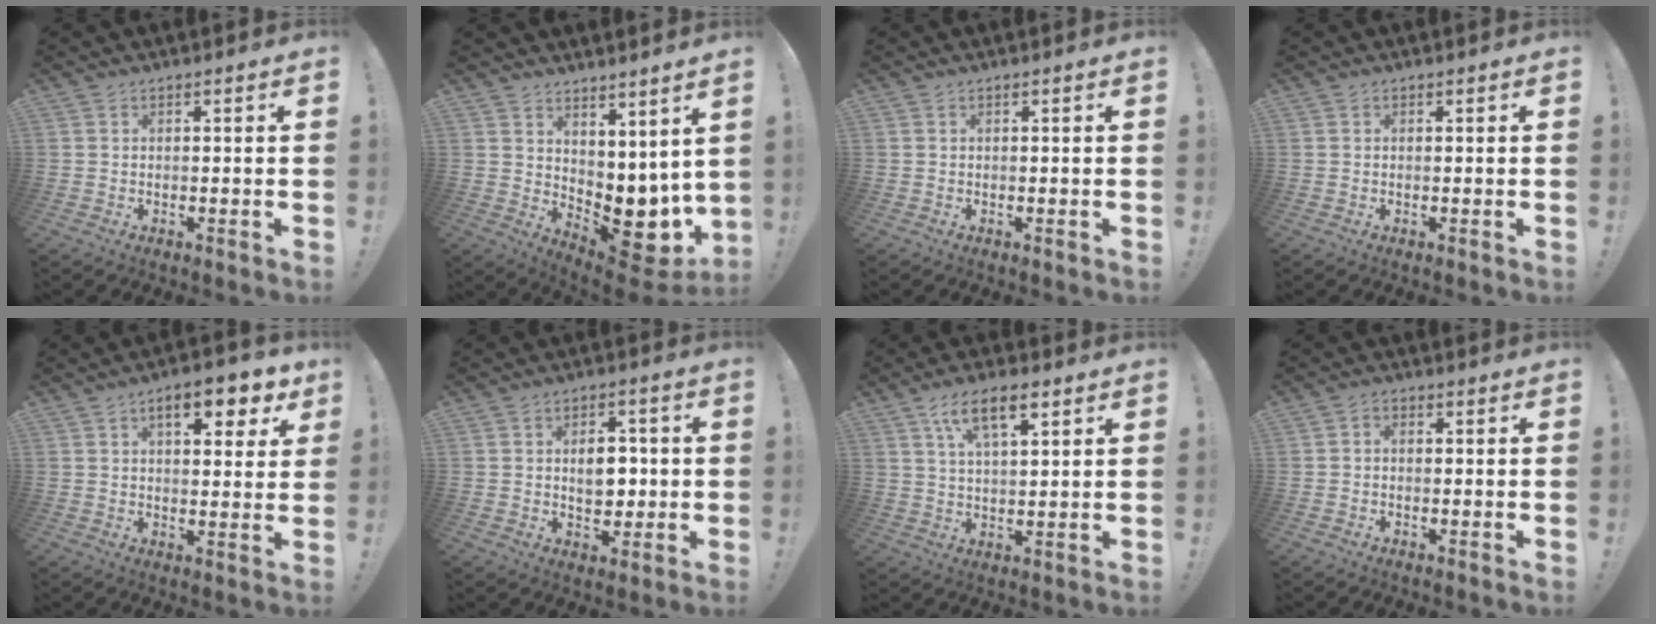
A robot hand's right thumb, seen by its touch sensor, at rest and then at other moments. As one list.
[{"total": 6.1, "force": [1.0, 4.3, 4.2], "torque": [-0.030, -0.044, 0.031]}, {"total": 0.0}, {"total": 0.0}, {"total": 9.9, "force": [4.9, 3.9, 7.6], "torque": [-0.091, -0.020, 0.075]}, {"total": 8.8, "force": [0.2, 6.4, 6.0], "torque": [-0.090, 0.008, 0.004]}, {"total": 9.8, "force": [5.2, 3.7, 7.4], "torque": [-0.118, -0.011, 0.090]}, {"total": 1.8, "force": [-0.8, 1.2, 1.0], "torque": [-0.019, 0.009, -0.015]}]